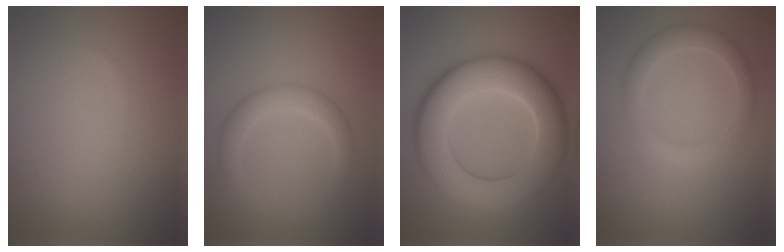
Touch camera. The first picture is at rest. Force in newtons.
{"total": 2.6, "press": 2.6, "slide": 0.1}
{"total": 10.6, "press": 10.5, "slide": 0.6}
{"total": 2.8, "press": 2.8, "slide": 0.1}